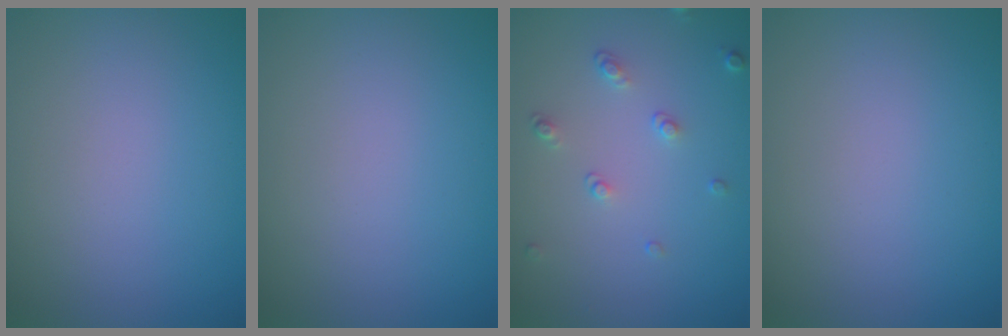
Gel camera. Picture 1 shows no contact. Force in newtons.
{"total": 0.0}
{"total": 1.5, "press": 1.0, "slide": 1.1}
{"total": 0.0}